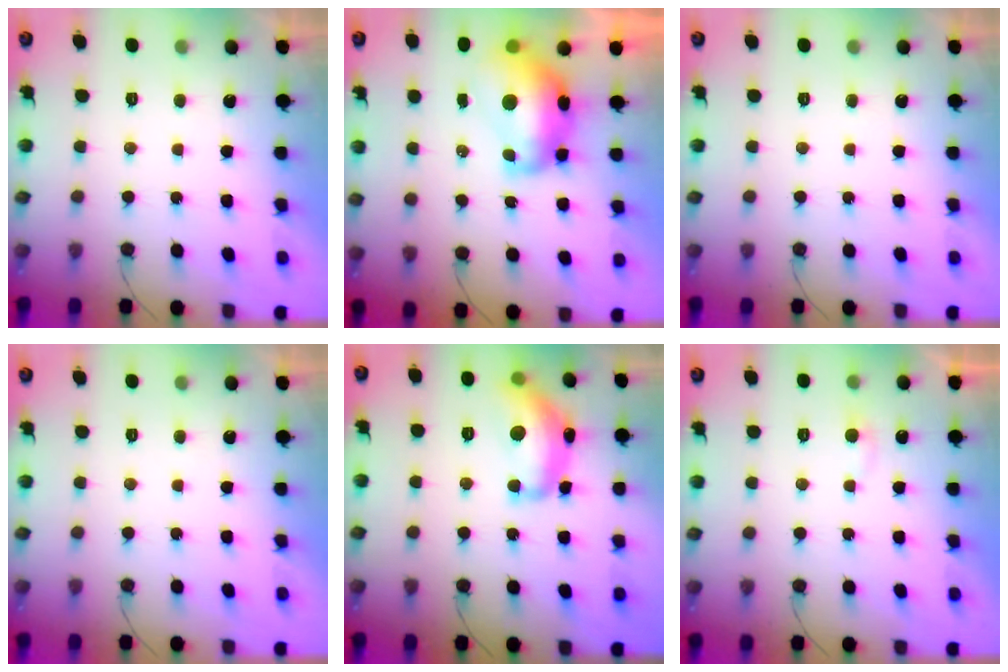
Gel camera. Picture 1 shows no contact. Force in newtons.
{"total": 12.2, "press": 12.1, "slide": 1.6}
{"total": 0.0}
{"total": 0.0}
{"total": 16.3, "press": 16.3, "slide": 1.0}
{"total": 3.5, "press": 3.4, "slide": 0.4}